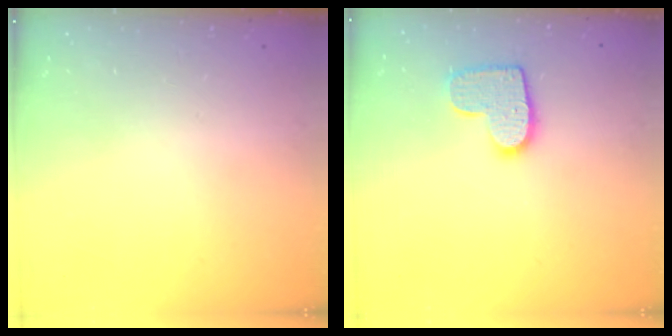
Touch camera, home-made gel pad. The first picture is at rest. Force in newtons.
{"total": 11.2, "press": 11.2, "slide": 0.6}